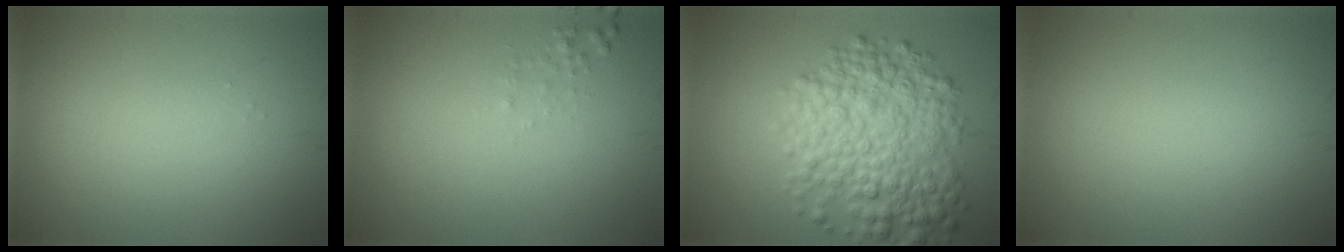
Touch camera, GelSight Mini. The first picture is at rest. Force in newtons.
{"total": 0.6, "press": 0.6, "slide": 0.0}
{"total": 7.8, "press": 7.8, "slide": 0.2}
{"total": 0.0}